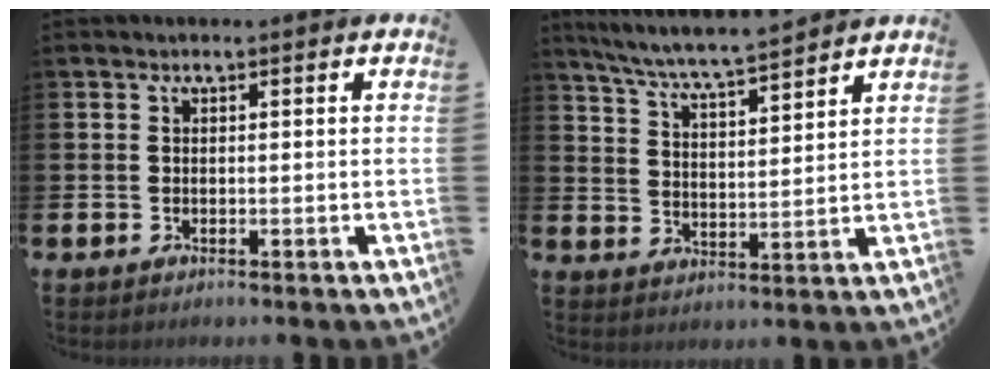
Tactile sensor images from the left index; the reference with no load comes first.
{"total": 6.6, "force": [6.4, -0.1, 1.7], "torque": [-0.055, -0.042, 0.112]}